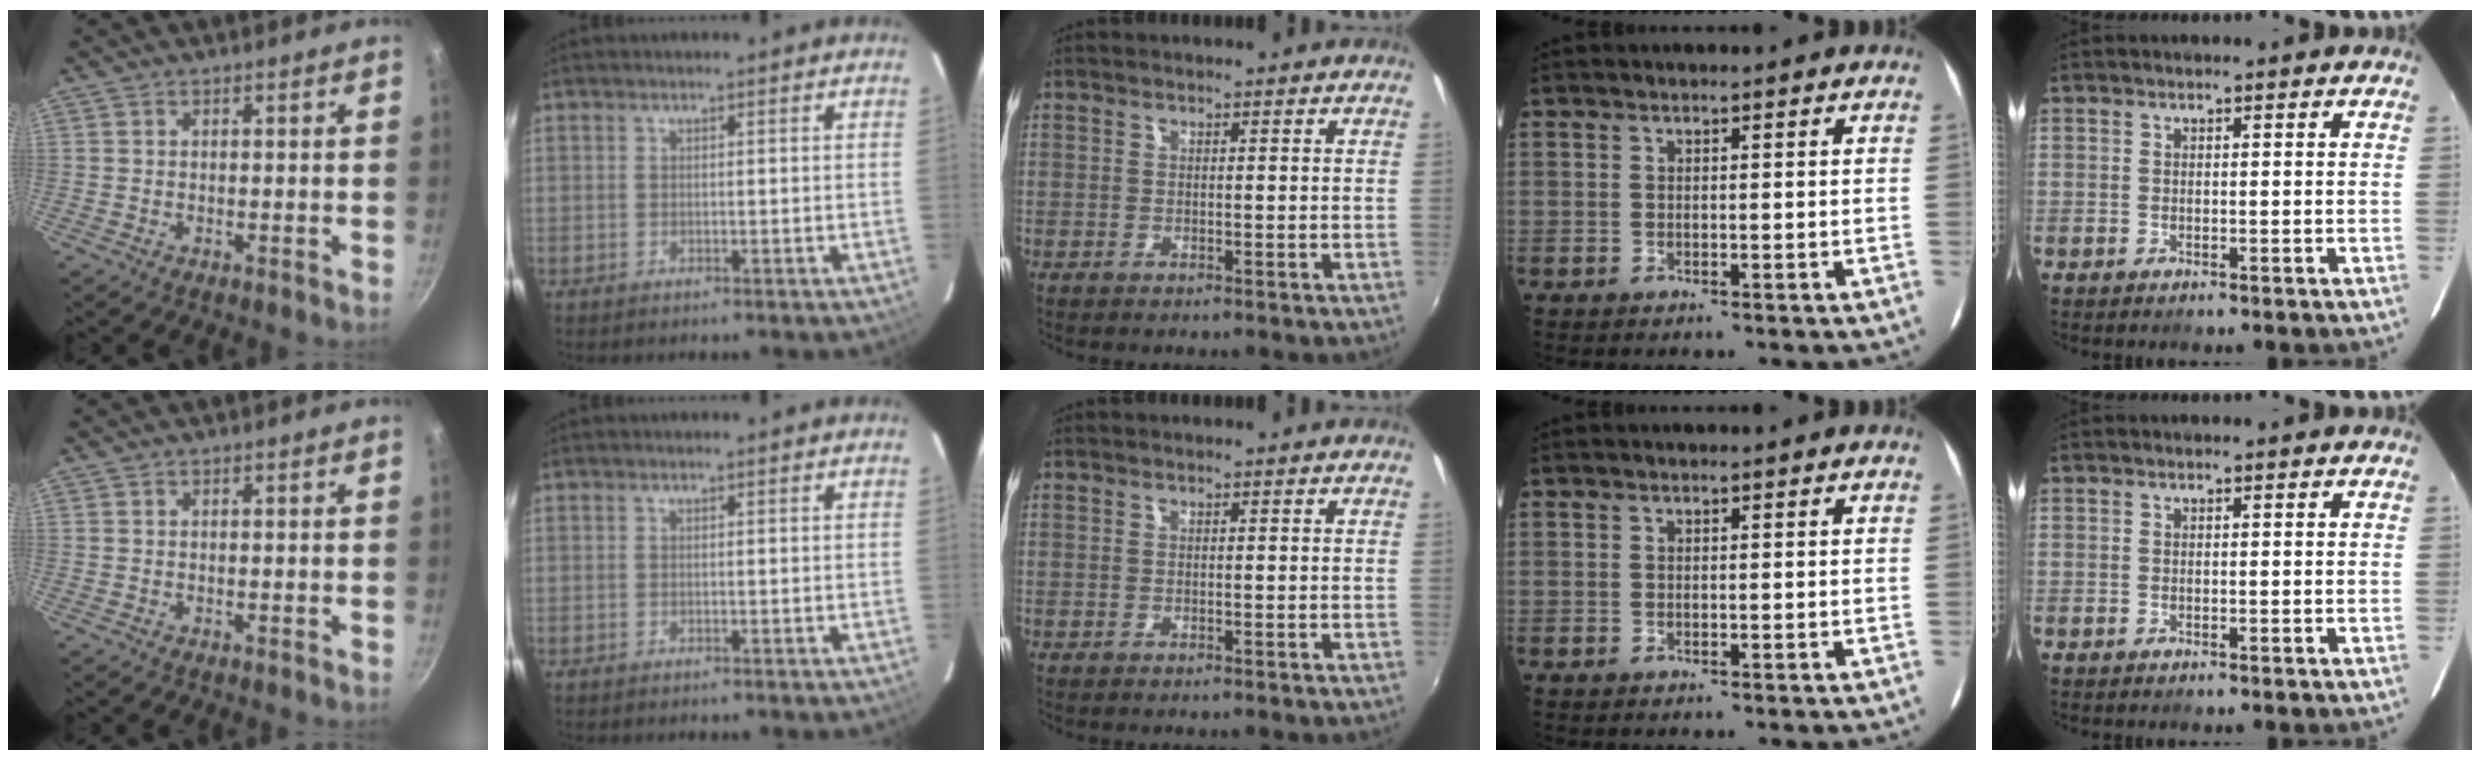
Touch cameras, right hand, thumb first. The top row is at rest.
{}